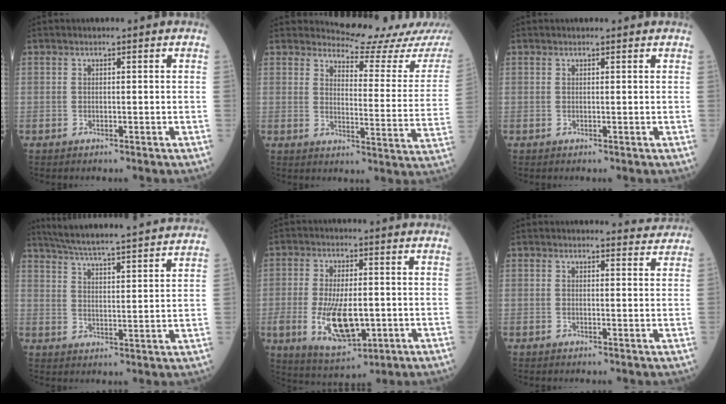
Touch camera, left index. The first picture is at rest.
{"total": 13.4, "force": [13.2, 0.4, 1.7], "torque": [-0.008, -0.101, 0.141]}
{"total": 0.6, "force": [0.6, 0.0, 0.1], "torque": [-0.004, -0.001, 0.006]}
{"total": 25.5, "force": [23.4, 0.3, 10.1], "torque": [-0.169, -0.015, 0.308]}
{"total": 10.8, "force": [-2.2, 4.4, 9.6], "torque": [-0.184, -0.016, -0.026]}
{"total": 3.0, "force": [2.9, 0.3, -0.4], "torque": [0.000, -0.011, 0.020]}